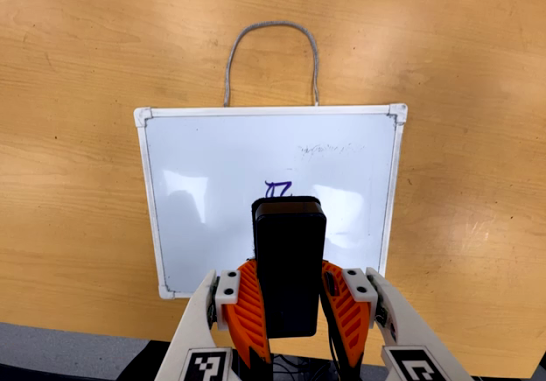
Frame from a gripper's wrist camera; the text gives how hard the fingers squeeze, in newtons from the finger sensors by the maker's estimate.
{"total": 7.5, "left": 6.9, "right": 8.1}